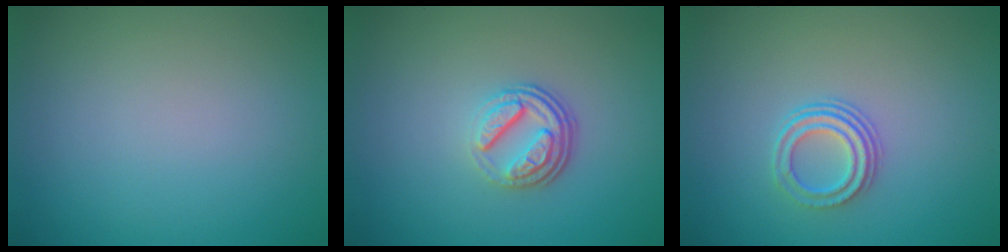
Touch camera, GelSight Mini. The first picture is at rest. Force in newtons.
{"total": 3.7, "press": 2.6, "slide": 2.6}
{"total": 2.8, "press": 2.2, "slide": 1.8}